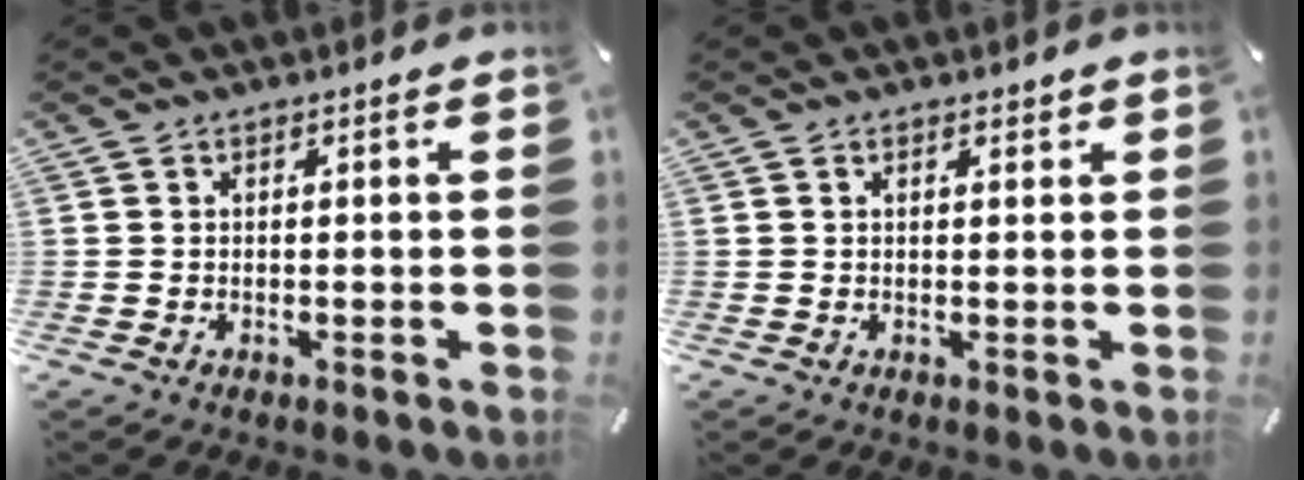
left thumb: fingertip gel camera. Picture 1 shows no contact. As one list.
[{"total": 1.5, "force": [0.8, 0.7, 1.0], "torque": [-0.020, 0.002, 0.015]}]